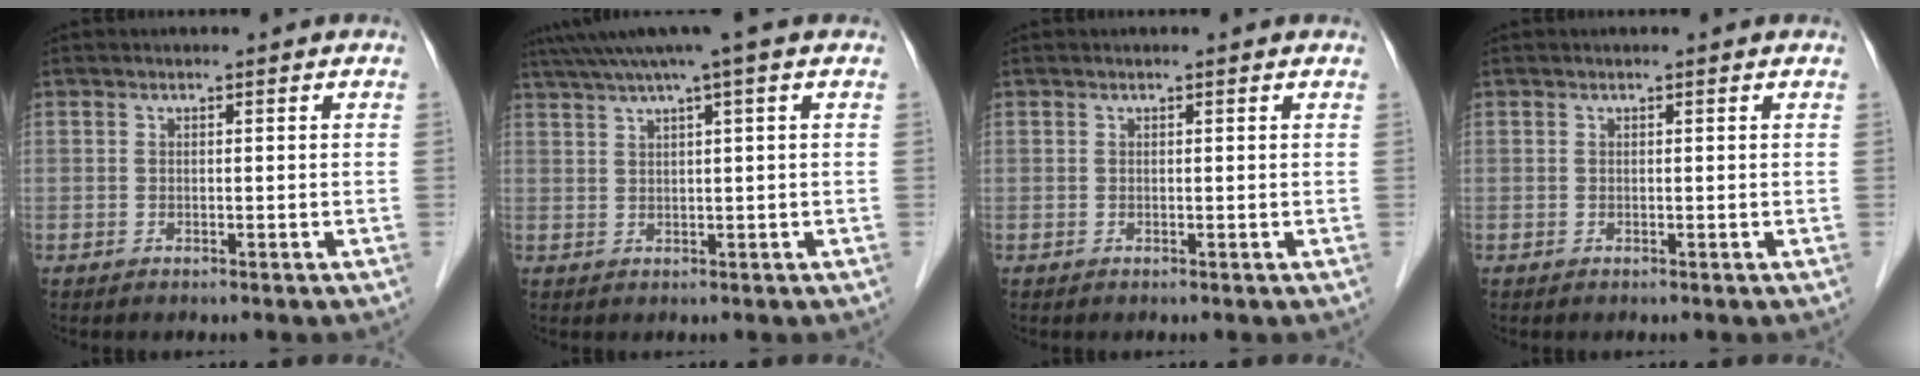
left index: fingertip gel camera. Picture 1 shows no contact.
{"total": 6.5, "force": [4.5, -1.2, 4.6], "torque": [-0.077, 0.034, 0.076]}
{"total": 0.6, "force": [0.5, 0.0, 0.2], "torque": [-0.008, 0.004, 0.004]}
{"total": 0.0}